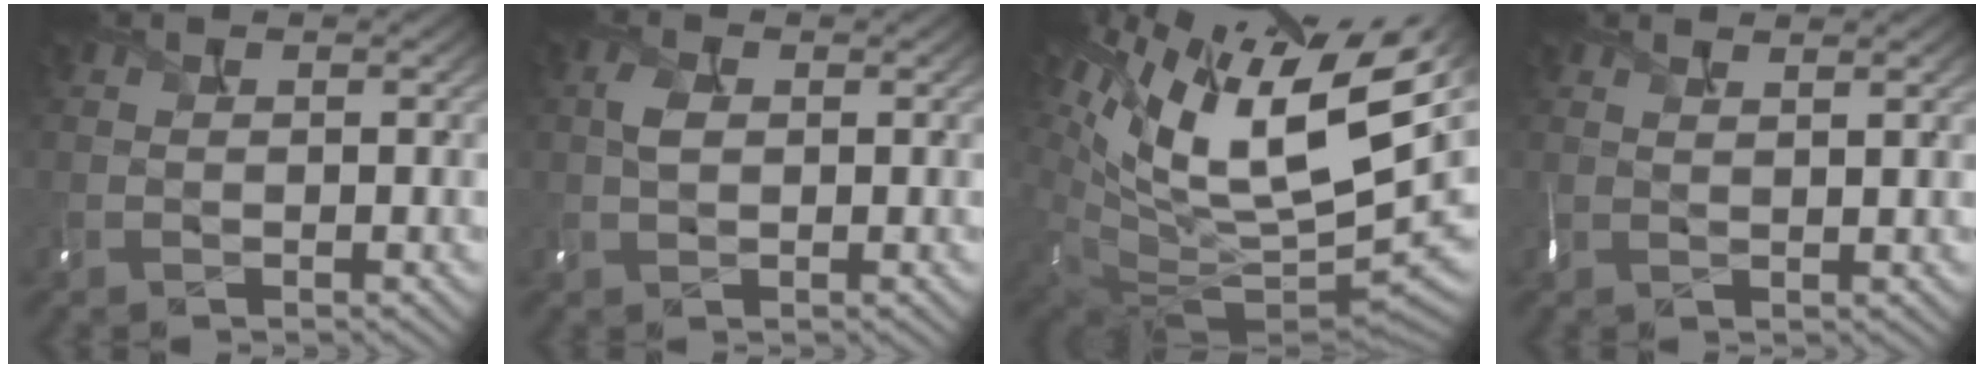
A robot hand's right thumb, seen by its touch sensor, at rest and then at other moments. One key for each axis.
{"total": 1.7, "fx": 0.4, "fy": 1.1, "fz": 1.2, "tx": -0.031, "ty": 0.004, "tz": 0.005}
{"total": 17.4, "fx": 8.0, "fy": 8.1, "fz": 13.1, "tx": -0.248, "ty": 0.007, "tz": 0.151}
{"total": 1.8, "fx": 1.3, "fy": 0.4, "fz": 1.3, "tx": -0.020, "ty": 0.007, "tz": 0.016}